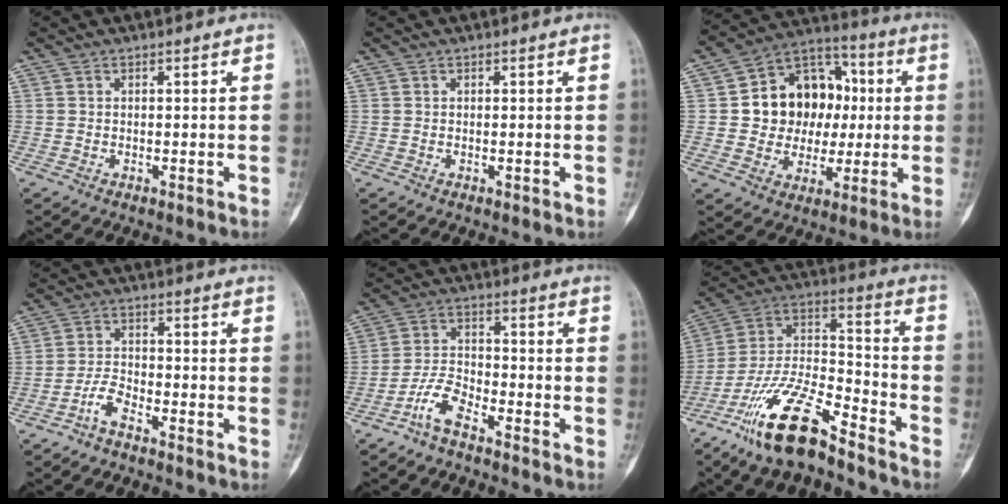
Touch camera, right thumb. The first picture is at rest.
{"total": 0.0}
{"total": 16.3, "force": [1.2, 13.2, 9.4], "torque": [-0.089, 0.026, 0.020]}
{"total": 3.8, "force": [-3.0, 1.1, 2.1], "torque": [-0.046, 0.026, -0.062]}
{"total": 5.8, "force": [-4.4, 1.9, 3.3], "torque": [-0.074, 0.032, -0.095]}
{"total": 17.3, "force": [-12.4, 4.7, 11.1], "torque": [-0.210, 0.075, -0.232]}